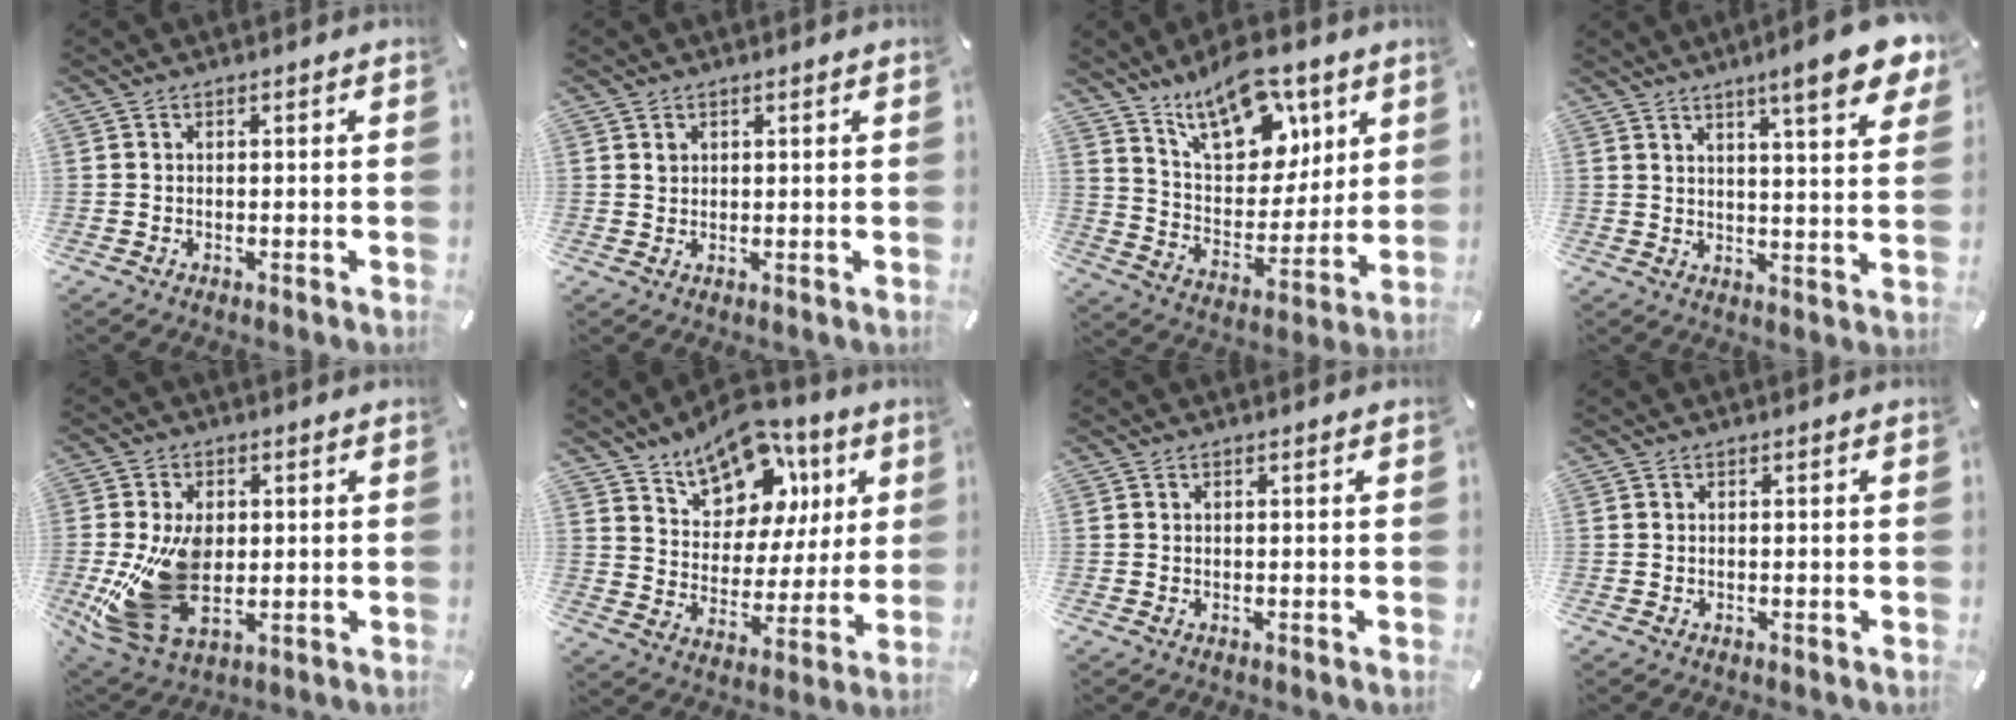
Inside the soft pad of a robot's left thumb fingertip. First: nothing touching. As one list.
[{"total": 1.3, "force": [0.8, 1.0, 0.2], "torque": [0.004, -0.003, 0.014]}, {"total": 17.6, "force": [11.5, 9.6, 9.2], "torque": [-0.152, -0.059, 0.207]}, {"total": 10.8, "force": [7.1, 1.6, 8.0], "torque": [-0.111, -0.041, 0.112]}, {"total": 15.7, "force": [-0.2, 10.8, 11.5], "torque": [-0.249, -0.008, -0.001]}, {"total": 15.6, "force": [10.2, 9.9, 6.3], "torque": [-0.095, -0.069, 0.185]}, {"total": 0.0}, {"total": 0.0}]